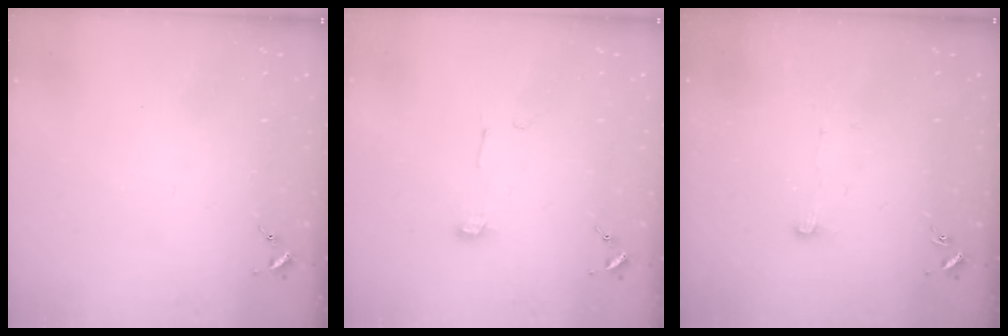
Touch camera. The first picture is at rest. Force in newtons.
{"total": 4.0, "press": 3.9, "slide": 0.5}
{"total": 3.7, "press": 3.7, "slide": 0.4}